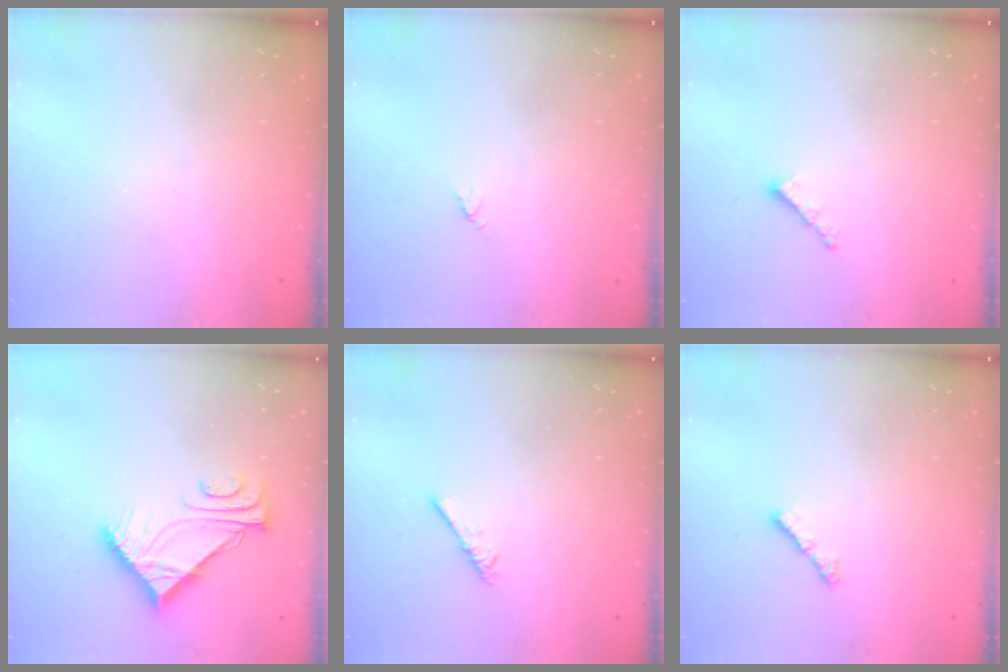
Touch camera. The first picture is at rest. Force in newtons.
{"total": 2.9, "press": 2.9, "slide": 0.3}
{"total": 1.8, "press": 1.7, "slide": 0.5}
{"total": 9.1, "press": 9.0, "slide": 0.9}
{"total": 2.2, "press": 2.1, "slide": 0.5}
{"total": 3.0, "press": 2.9, "slide": 0.6}